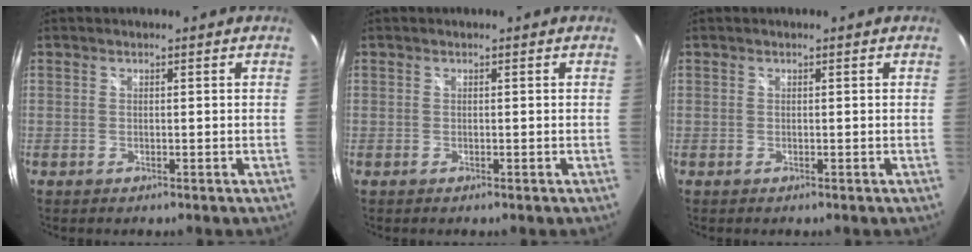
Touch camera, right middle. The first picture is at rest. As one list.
[{"total": 0.0}, {"total": 0.0}]